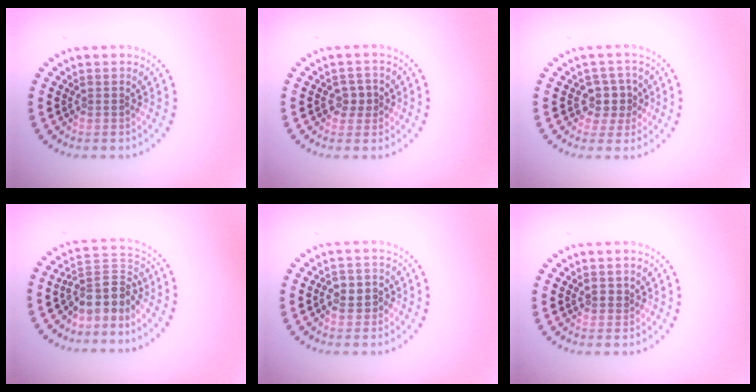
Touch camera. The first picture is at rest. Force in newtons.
{"total": 1.9, "press": 1.8, "slide": 0.6}
{"total": 2.5, "press": 2.1, "slide": 1.4}
{"total": 3.9, "press": 2.9, "slide": 2.5}
{"total": 2.4, "press": 2.3, "slide": 0.6}
{"total": 0.9, "press": 0.7, "slide": 0.5}